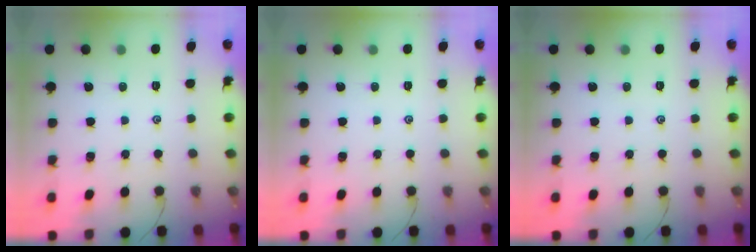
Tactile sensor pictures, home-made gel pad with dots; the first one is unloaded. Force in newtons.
{"total": 0.0}
{"total": 0.0}